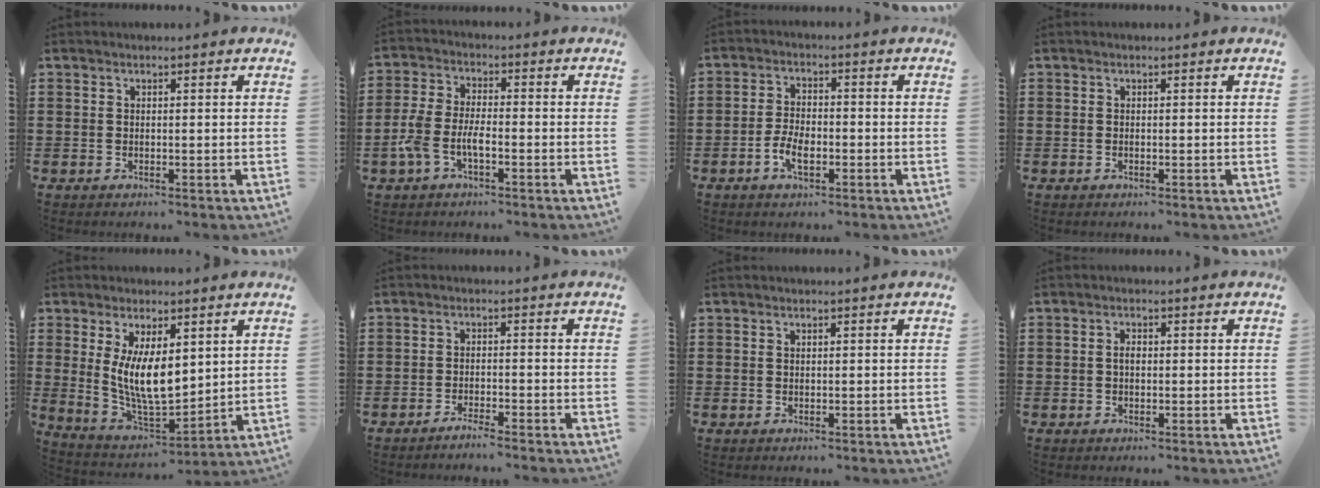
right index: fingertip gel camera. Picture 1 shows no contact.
{"total": 5.4, "force": [-2.4, 2.0, 4.4], "torque": [-0.108, -0.002, -0.053]}
{"total": 4.5, "force": [-1.8, 2.2, 3.4], "torque": [-0.080, -0.001, -0.037]}
{"total": 0.0}
{"total": 8.8, "force": [2.0, 4.0, 7.6], "torque": [-0.152, -0.010, 0.034]}
{"total": 1.9, "force": [-1.8, -0.4, 0.5], "torque": [-0.009, 0.002, -0.035]}
{"total": 0.0}
{"total": 1.3, "force": [0.0, 0.7, 1.1], "torque": [-0.023, 0.003, -0.002]}